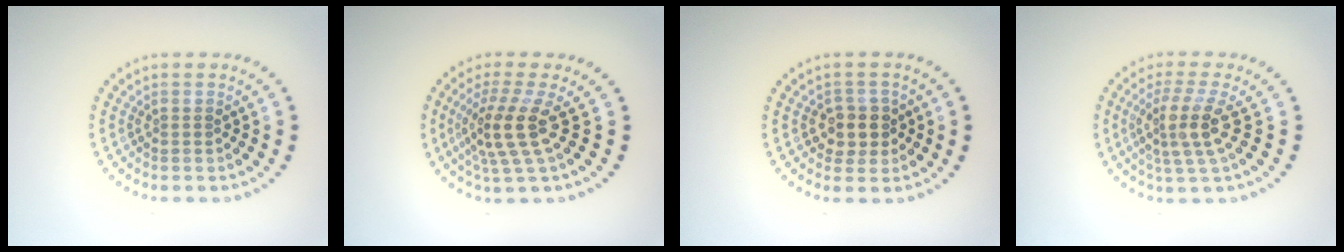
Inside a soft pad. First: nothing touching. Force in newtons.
{"total": 3.9, "press": 2.9, "slide": 2.6}
{"total": 2.5, "press": 2.4, "slide": 0.9}
{"total": 3.7, "press": 2.9, "slide": 2.3}